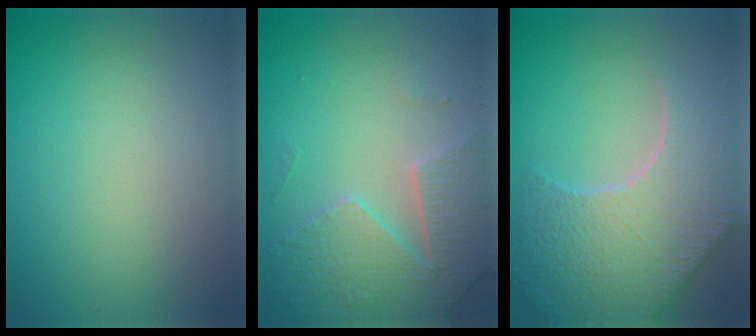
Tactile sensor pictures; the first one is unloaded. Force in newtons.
{"total": 4.4, "press": 4.0, "slide": 1.8}
{"total": 9.1, "press": 6.4, "slide": 6.5}